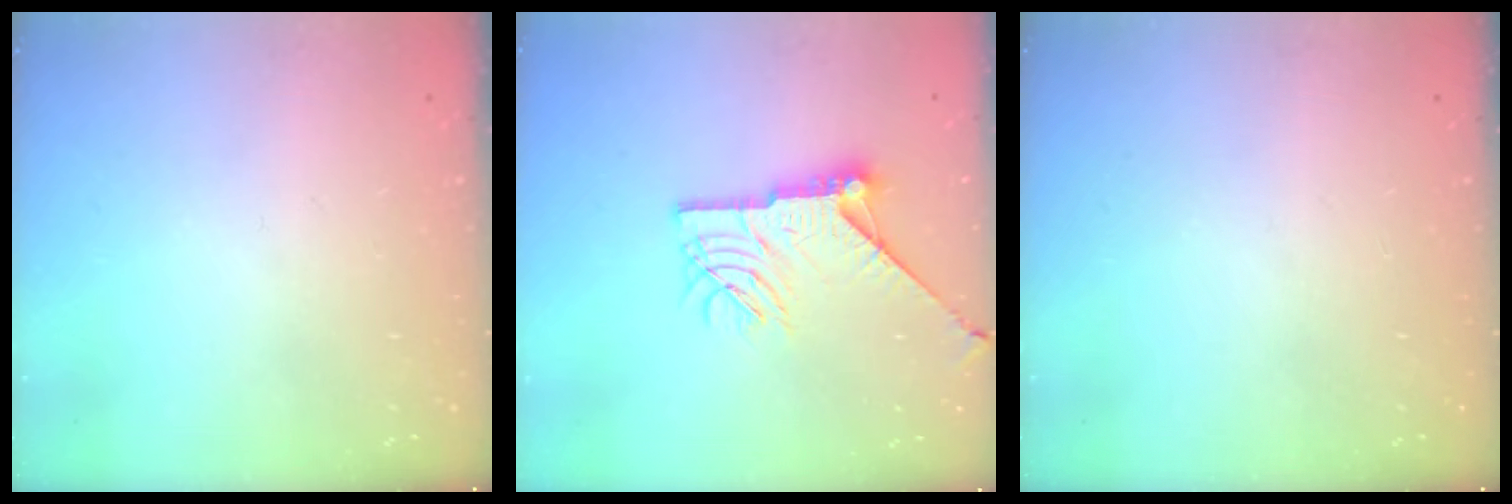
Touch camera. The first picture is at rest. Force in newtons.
{"total": 15.8, "press": 15.7, "slide": 0.7}
{"total": 0.0}